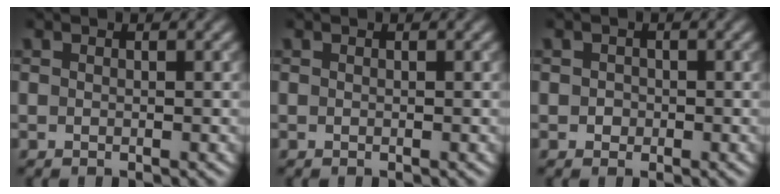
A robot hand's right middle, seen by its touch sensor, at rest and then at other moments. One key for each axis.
{"total": 0.0}
{"total": 1.0, "fx": -0.1, "fy": 0.9, "fz": 0.2, "tx": 0.003, "ty": -0.001, "tz": -0.004}